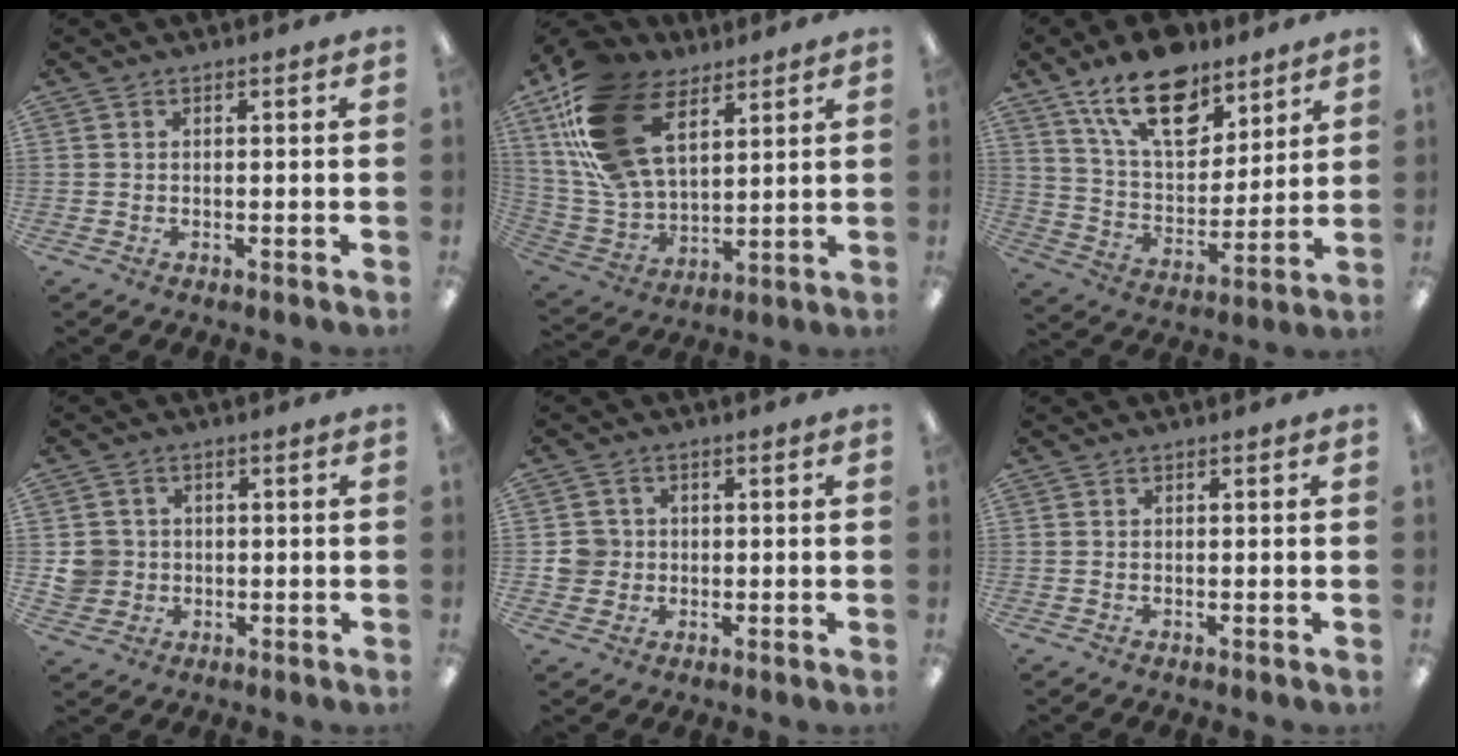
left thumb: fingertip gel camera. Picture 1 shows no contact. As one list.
[{"total": 23.0, "force": [10.4, 13.9, 15.1], "torque": [-0.334, -0.031, 0.190]}, {"total": 18.4, "force": [12.3, 9.3, 10.1], "torque": [-0.164, -0.060, 0.218]}, {"total": 5.5, "force": [0.0, 5.4, 1.3], "torque": [-0.033, 0.013, 0.001]}, {"total": 4.9, "force": [0.3, 4.8, 1.1], "torque": [-0.014, 0.008, 0.004]}, {"total": 0.0}]